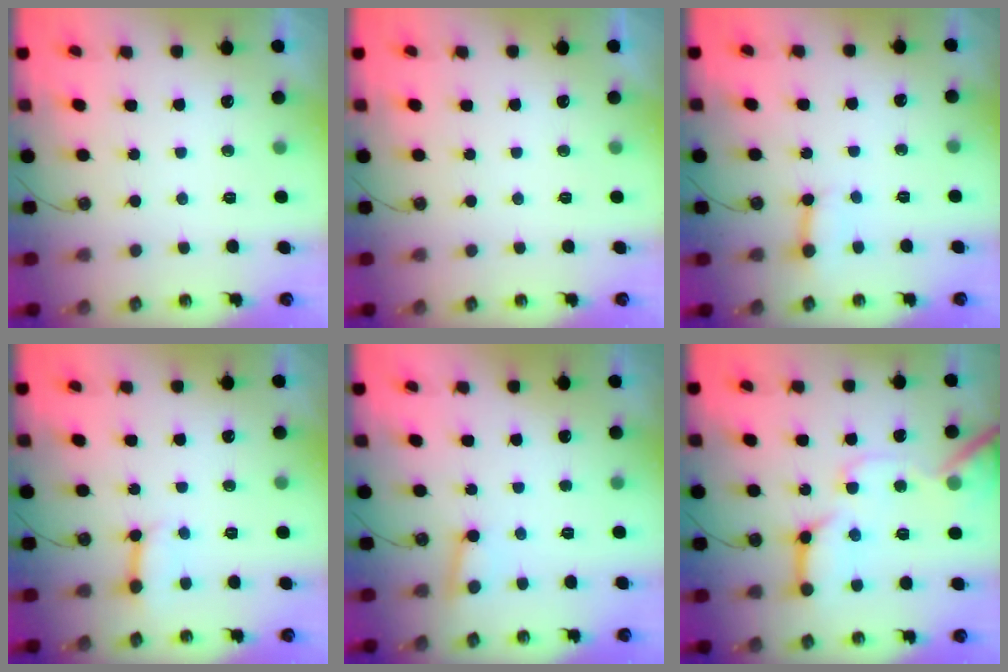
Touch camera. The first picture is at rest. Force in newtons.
{"total": 0.0}
{"total": 3.9, "press": 3.9, "slide": 0.5}
{"total": 4.6, "press": 4.5, "slide": 0.6}
{"total": 3.7, "press": 3.6, "slide": 0.8}
{"total": 16.5, "press": 16.4, "slide": 1.9}